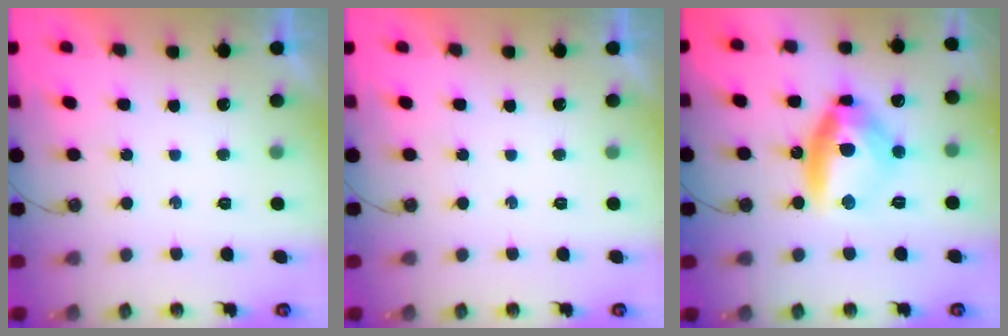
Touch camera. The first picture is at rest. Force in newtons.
{"total": 0.0}
{"total": 12.8, "press": 12.7, "slide": 1.9}